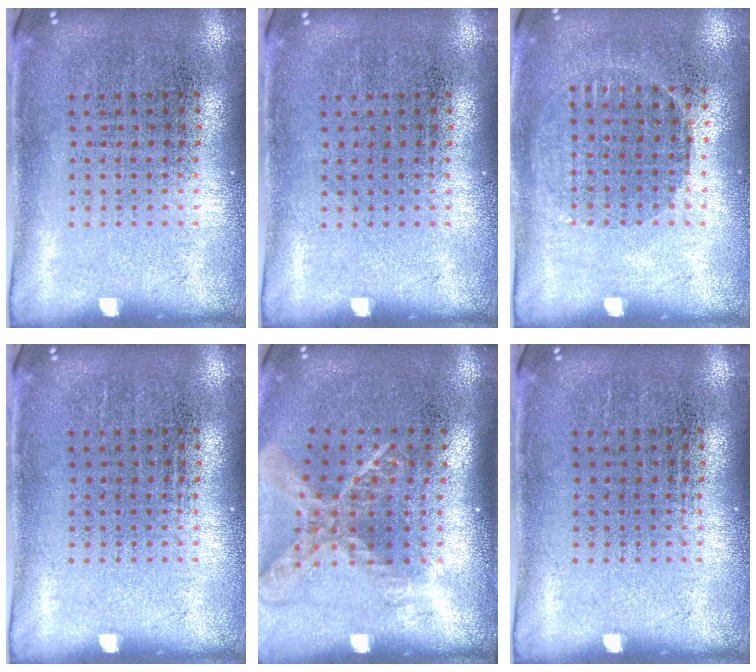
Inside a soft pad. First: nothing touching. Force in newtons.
{"total": 0.0}
{"total": 0.9, "press": 0.8, "slide": 0.4}
{"total": 0.0}
{"total": 1.8, "press": 1.3, "slide": 1.3}
{"total": 0.0}